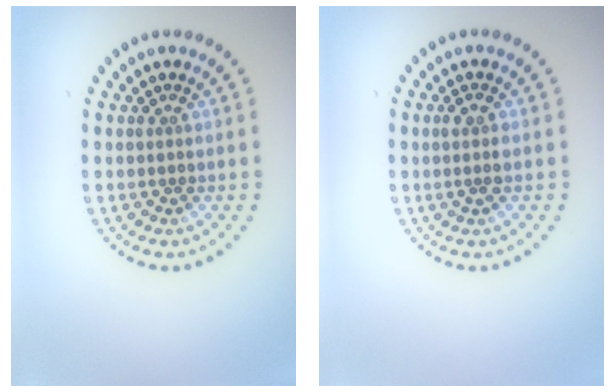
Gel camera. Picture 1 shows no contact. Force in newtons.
{"total": 1.3, "press": 1.2, "slide": 0.6}